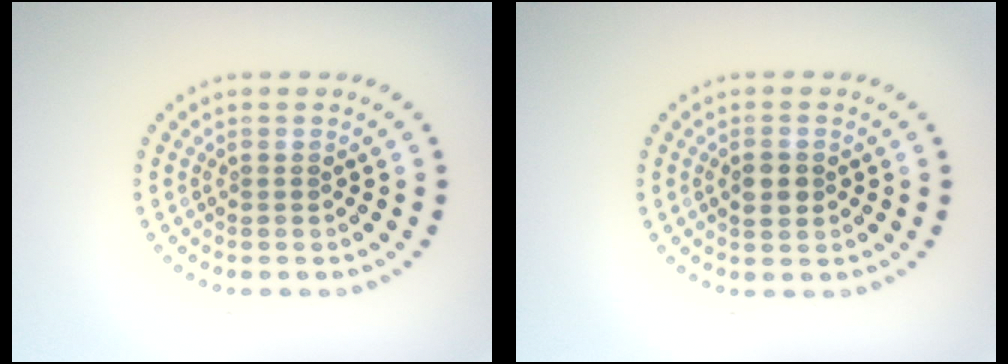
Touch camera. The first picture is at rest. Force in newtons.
{"total": 2.0, "press": 2.0, "slide": 0.1}